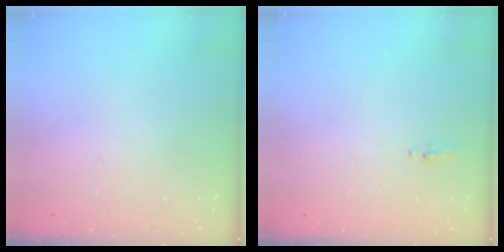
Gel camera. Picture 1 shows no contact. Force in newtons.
{"total": 3.8, "press": 2.8, "slide": 2.6}